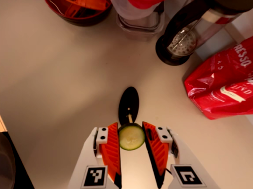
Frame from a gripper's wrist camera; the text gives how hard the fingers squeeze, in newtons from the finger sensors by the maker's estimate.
{"total": 8.9, "left": 9.0, "right": 8.9}